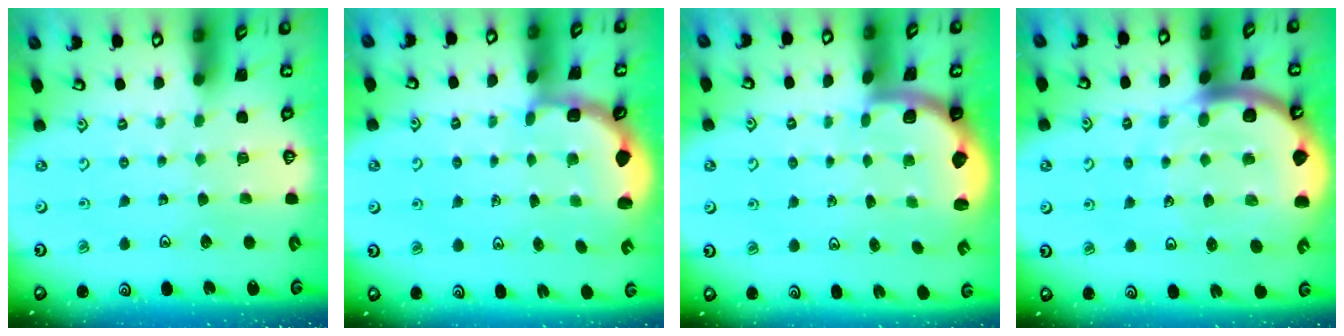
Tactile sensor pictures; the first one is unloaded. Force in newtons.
{"total": 2.8, "press": 2.3, "slide": 1.7}
{"total": 1.9, "press": 1.8, "slide": 0.5}
{"total": 11.7, "press": 11.6, "slide": 1.4}